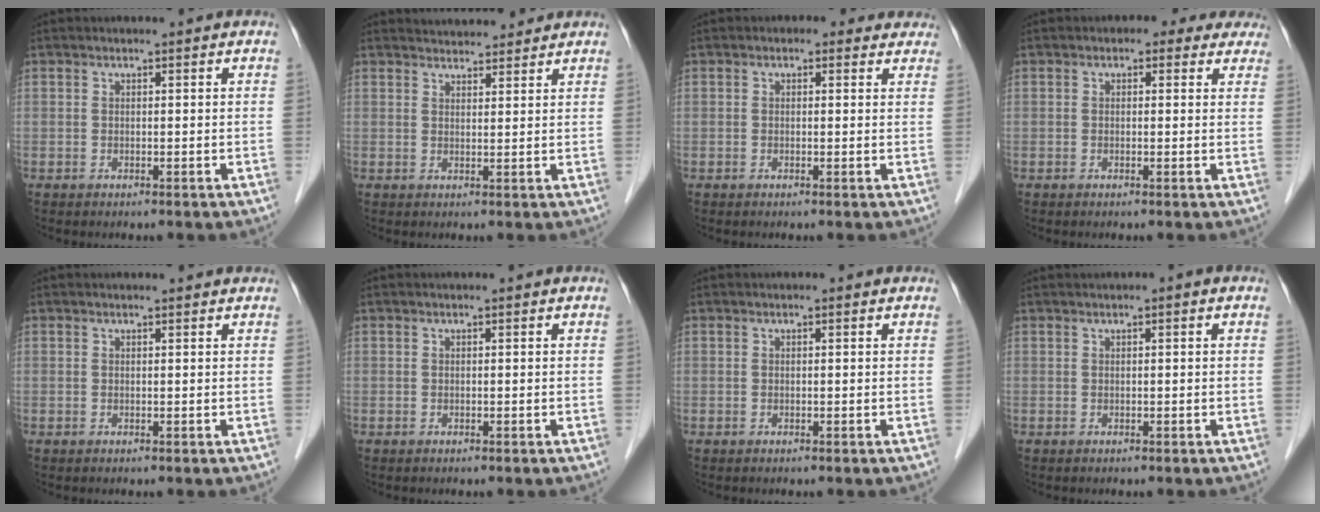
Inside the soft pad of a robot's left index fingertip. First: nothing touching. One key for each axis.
{"total": 5.8, "fx": 5.6, "fy": 1.3, "fz": 0.9, "tx": -0.011, "ty": 0.019, "tz": 0.073}
{"total": 2.7, "fx": 2.0, "fy": 1.7, "fz": 0.6, "tx": 0.005, "ty": 0.007, "tz": 0.009}
{"total": 4.4, "fx": 3.3, "fy": 2.6, "fz": 1.1, "tx": 0.003, "ty": 0.009, "tz": 0.022}
{"total": 1.6, "fx": 1.5, "fy": 0.2, "fz": 0.2, "tx": -0.011, "ty": 0.004, "tz": 0.016}
{"total": 0.0}
{"total": 0.0}
{"total": 0.7, "fx": 0.4, "fy": 0.1, "fz": 0.6, "tx": -0.011, "ty": 0.005, "tz": 0.005}